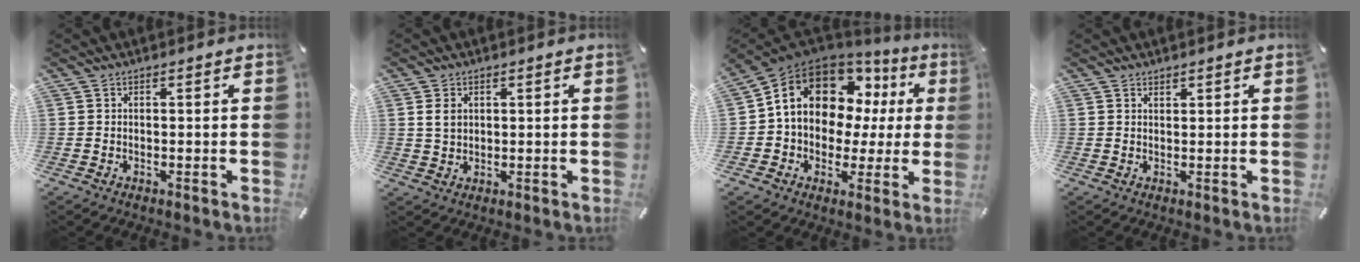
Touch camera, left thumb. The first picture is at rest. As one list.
[{"total": 3.2, "force": [1.0, 2.6, 1.7], "torque": [-0.030, 0.003, 0.015]}, {"total": 13.9, "force": [6.2, 10.2, 7.0], "torque": [-0.133, -0.035, 0.119]}, {"total": 0.9, "force": [0.9, 0.4, 0.1], "torque": [-0.002, -0.002, 0.017]}]